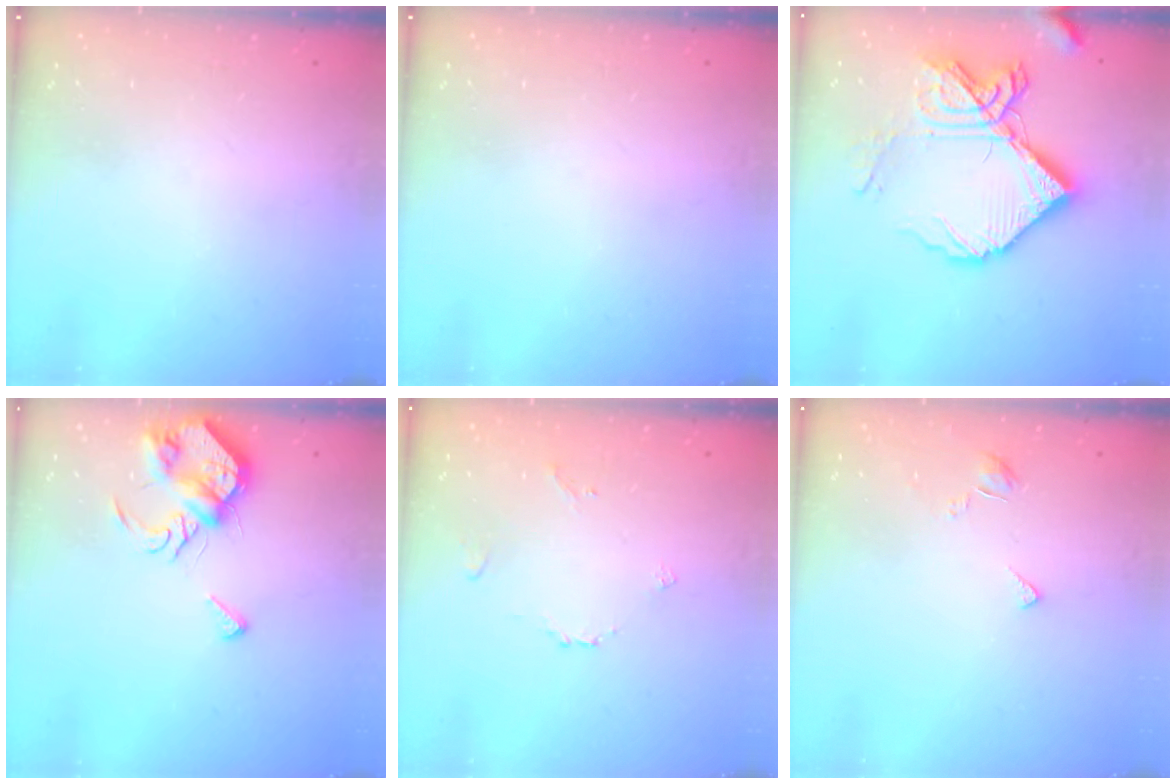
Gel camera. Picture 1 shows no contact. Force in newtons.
{"total": 0.0}
{"total": 20.1, "press": 20.0, "slide": 2.2}
{"total": 8.1, "press": 8.1, "slide": 0.1}
{"total": 3.0, "press": 2.9, "slide": 0.7}
{"total": 2.7, "press": 2.7, "slide": 0.5}